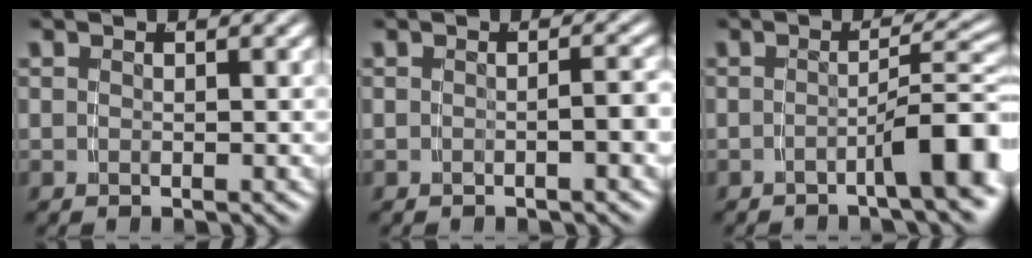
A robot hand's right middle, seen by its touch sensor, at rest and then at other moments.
{"total": 1.6, "force": [-0.8, -0.2, 1.3], "torque": [-0.016, 0.006, -0.012]}
{"total": 5.3, "force": [-2.4, 0.7, 4.6], "torque": [-0.050, 0.009, -0.041]}